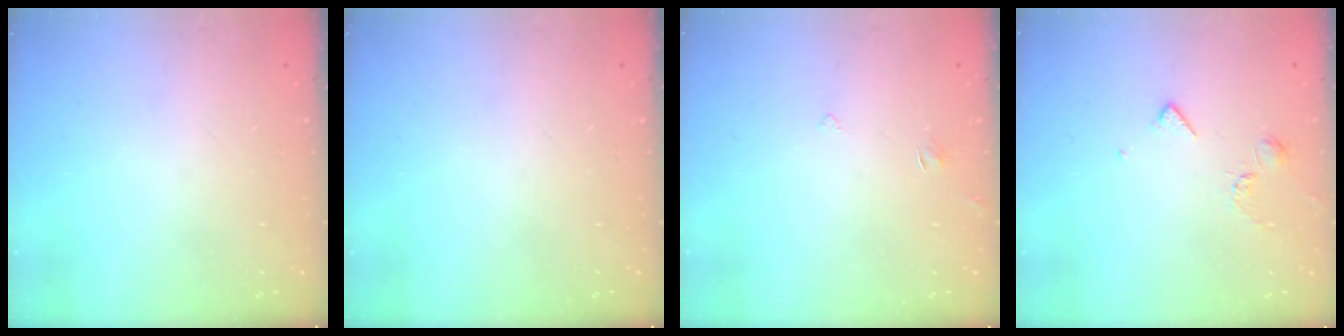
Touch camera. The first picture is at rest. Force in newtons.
{"total": 0.0}
{"total": 2.5, "press": 2.5, "slide": 0.3}
{"total": 4.7, "press": 4.6, "slide": 0.9}